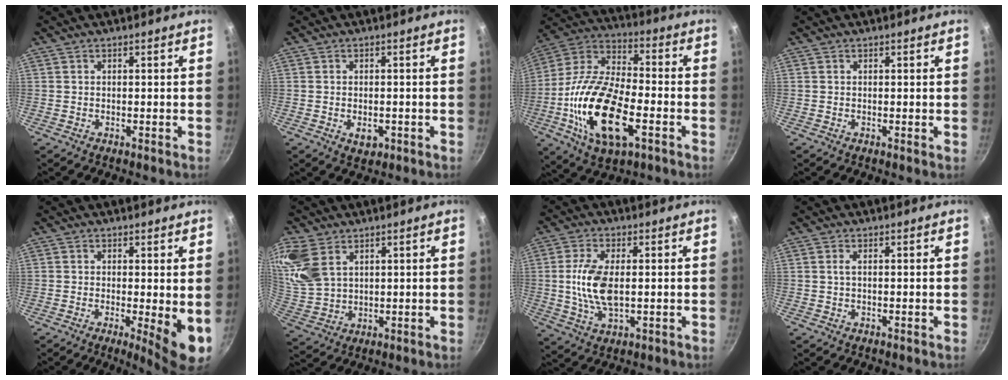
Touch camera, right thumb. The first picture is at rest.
{"total": 3.1, "force": [-0.9, 2.0, 2.1], "torque": [-0.027, 0.002, -0.010]}
{"total": 22.4, "force": [-6.2, 10.6, 18.8], "torque": [-0.356, 0.025, -0.126]}
{"total": 0.0}
{"total": 7.3, "force": [-0.6, 1.7, 7.0], "torque": [-0.088, -0.016, -0.005]}
{"total": 12.3, "force": [5.9, 8.1, 7.1], "torque": [-0.150, -0.011, 0.131]}
{"total": 9.5, "force": [0.3, 4.6, 8.3], "torque": [-0.167, -0.002, 0.006]}
{"total": 0.9, "force": [0.1, 0.2, 0.8], "torque": [-0.018, 0.002, 0.002]}